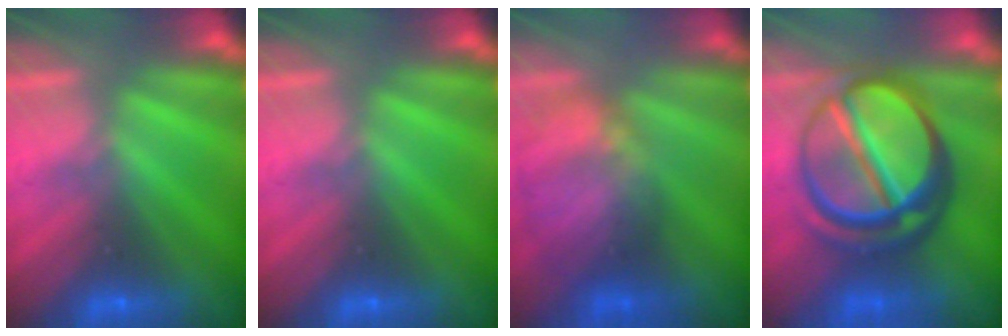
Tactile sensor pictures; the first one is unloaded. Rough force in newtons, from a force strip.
{"total": 0.0}
{"total": 6.8}
{"total": 7.5}